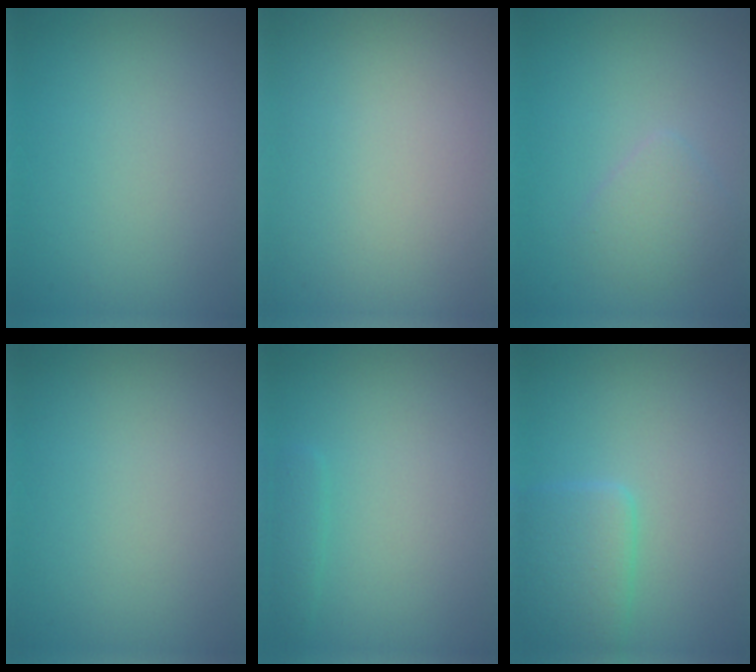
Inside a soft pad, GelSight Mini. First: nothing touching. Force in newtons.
{"total": 0.5, "press": 0.5, "slide": 0.0}
{"total": 1.9, "press": 1.9, "slide": 0.1}
{"total": 0.0}
{"total": 0.9, "press": 0.9, "slide": 0.0}
{"total": 3.3, "press": 3.3, "slide": 0.1}